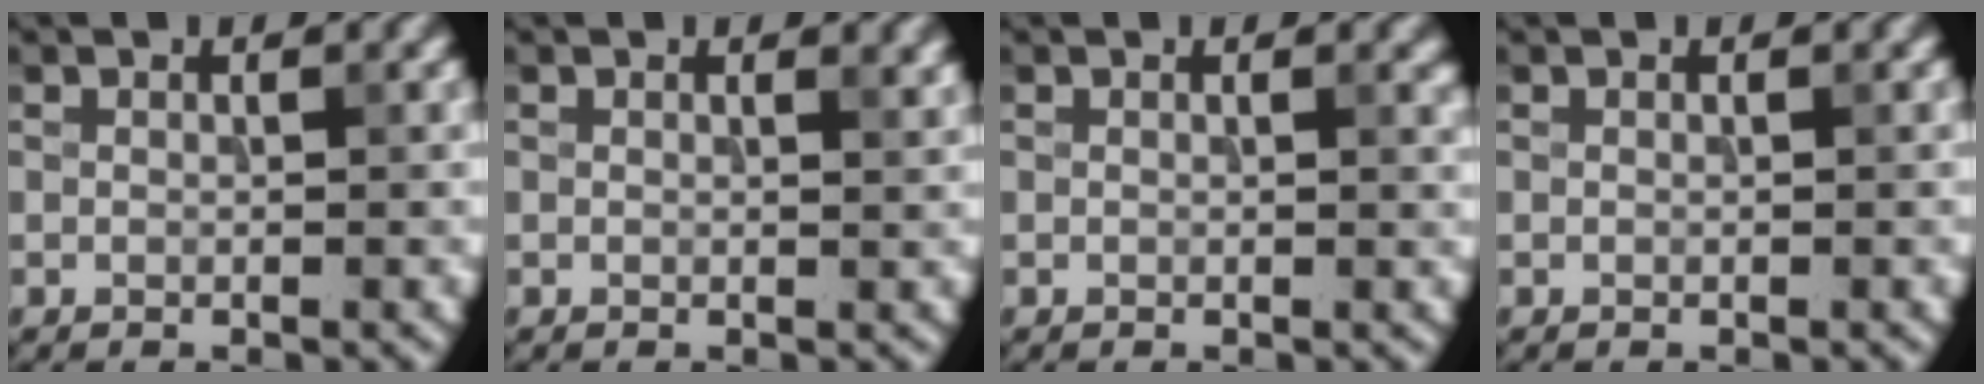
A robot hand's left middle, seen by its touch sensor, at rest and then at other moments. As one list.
[{"total": 1.1, "force": [0.7, 0.4, 0.6], "torque": [-0.009, -0.001, 0.014]}, {"total": 0.6, "force": [0.4, 0.1, 0.4], "torque": [-0.007, -0.002, 0.008]}, {"total": 0.0}]